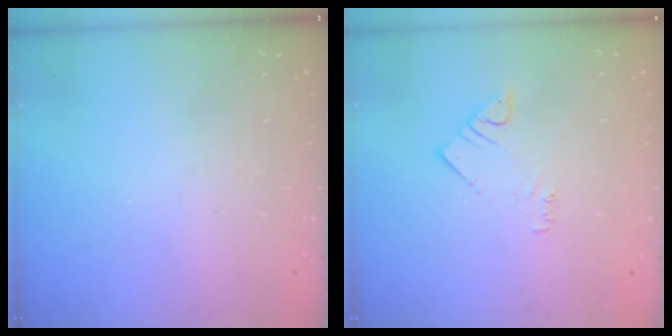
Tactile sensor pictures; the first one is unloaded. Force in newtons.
{"total": 3.3, "press": 3.2, "slide": 0.6}